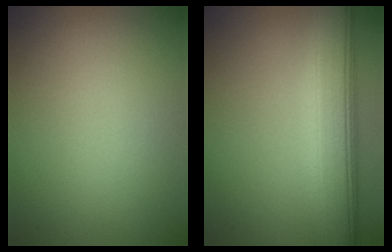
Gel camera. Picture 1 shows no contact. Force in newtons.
{"total": 8.9, "press": 8.9, "slide": 0.8}